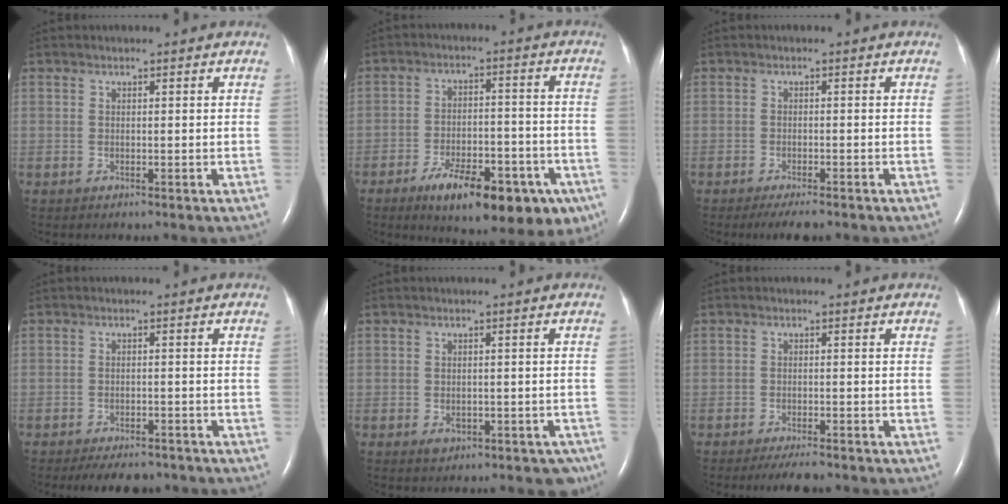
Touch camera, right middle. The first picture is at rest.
{"total": 17.2, "force": [-10.2, 6.4, 12.3], "torque": [-0.125, 0.010, -0.143]}
{"total": 4.2, "force": [-3.3, 0.8, 2.5], "torque": [-0.037, -0.008, -0.049]}
{"total": 6.5, "force": [-5.6, 2.4, 2.5], "torque": [-0.030, -0.005, -0.075]}
{"total": 4.3, "force": [-2.4, 2.6, 2.4], "torque": [-0.018, 0.007, -0.024]}
{"total": 3.9, "force": [-3.3, 0.6, 2.1], "torque": [-0.035, -0.008, -0.048]}